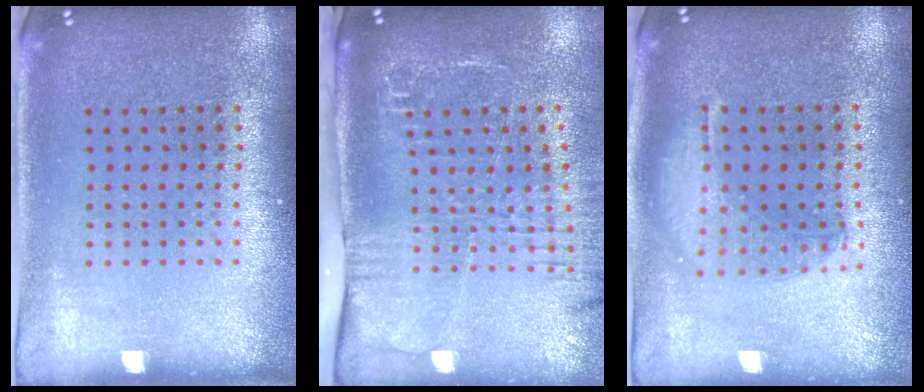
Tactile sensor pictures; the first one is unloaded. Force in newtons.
{"total": 2.7, "press": 2.1, "slide": 1.6}
{"total": 1.3, "press": 1.2, "slide": 0.4}